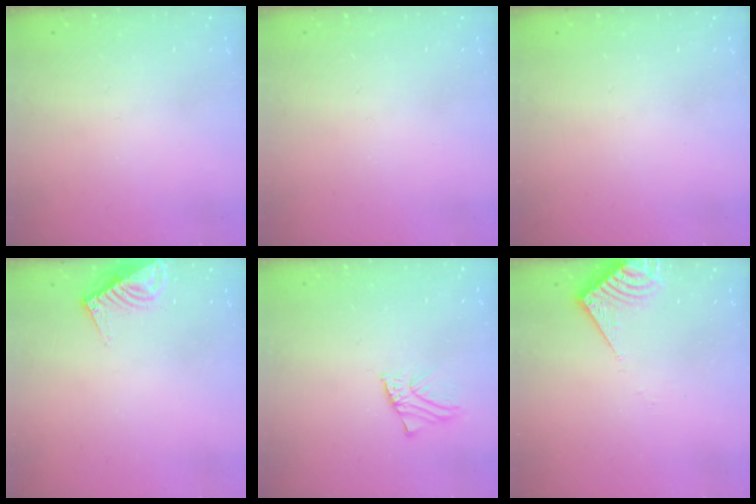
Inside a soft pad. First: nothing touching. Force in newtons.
{"total": 0.0}
{"total": 0.0}
{"total": 9.0, "press": 8.9, "slide": 1.1}
{"total": 1.9, "press": 1.9, "slide": 0.1}
{"total": 8.2, "press": 8.2, "slide": 0.8}